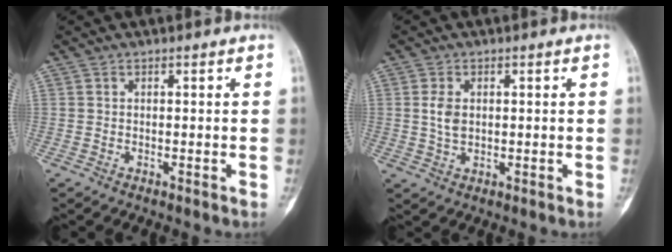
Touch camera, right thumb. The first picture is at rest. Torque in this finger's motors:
{"motor_torque": [0.42, 0.72, 0.18, -0.24, 0.00]}